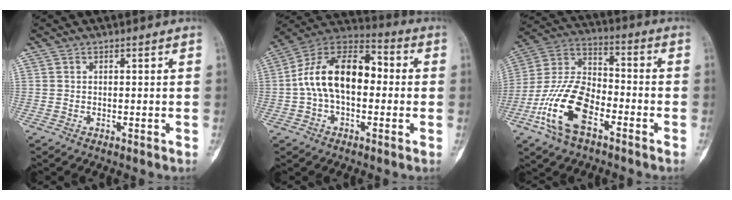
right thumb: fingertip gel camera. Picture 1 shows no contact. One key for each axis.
{"total": 16.5, "fx": -0.2, "fy": 9.9, "fz": 13.2, "tx": -0.213, "ty": 0.047, "tz": -0.015}
{"total": 16.4, "fx": -7.2, "fy": 8.5, "fz": 12.0, "tx": -0.234, "ty": 0.044, "tz": -0.144}